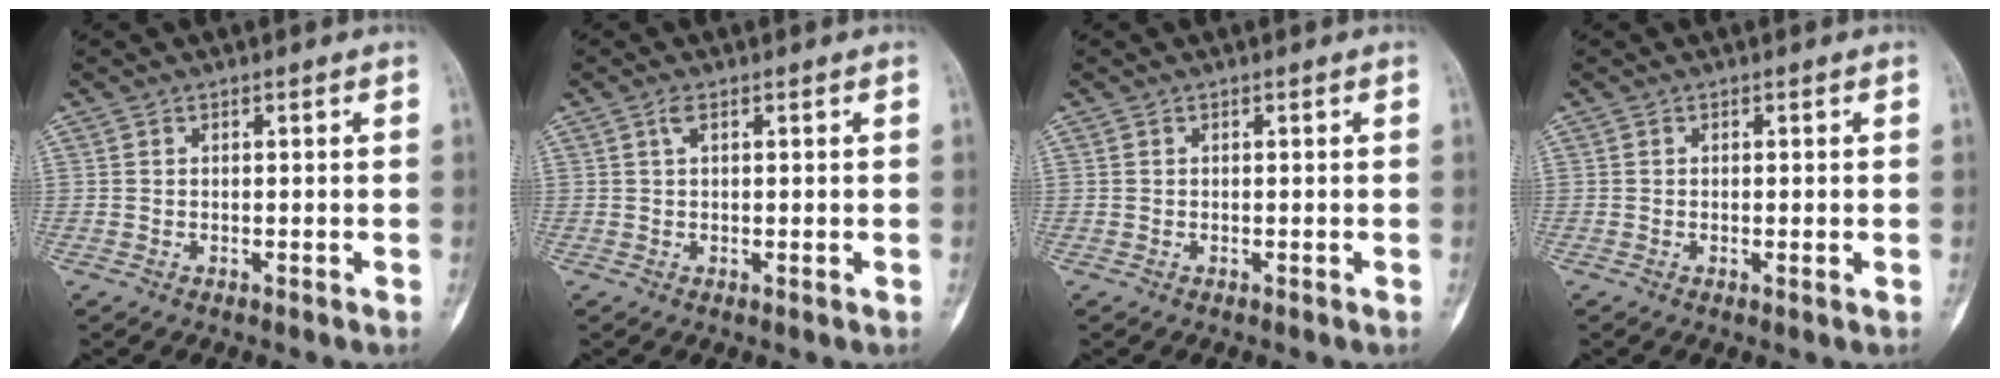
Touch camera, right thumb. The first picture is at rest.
{"total": 1.9, "force": [0.6, 0.6, 1.7], "torque": [-0.031, 0.001, 0.009]}
{"total": 0.0}
{"total": 1.1, "force": [-0.1, 0.2, 1.1], "torque": [-0.012, -0.003, -0.001]}